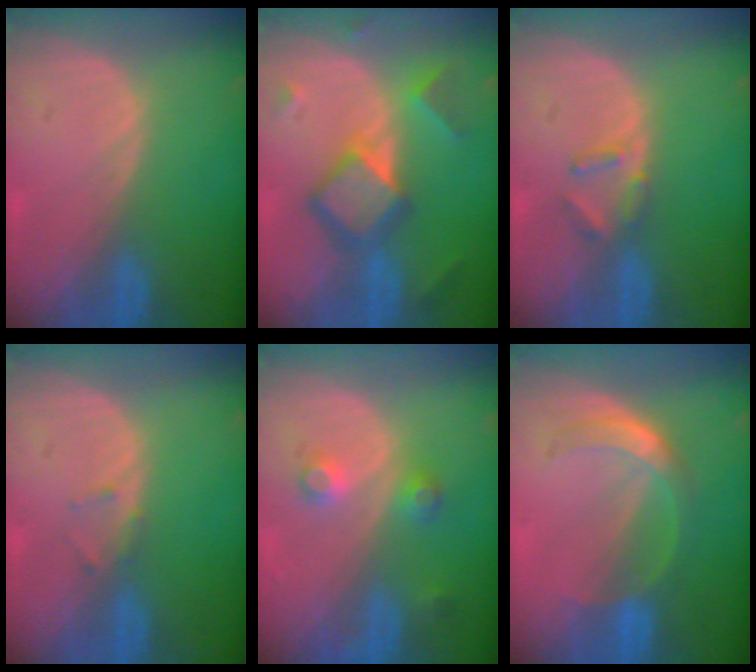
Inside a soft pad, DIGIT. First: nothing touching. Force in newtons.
{"total": 7.7, "press": 7.7, "slide": 0.5}
{"total": 2.8, "press": 2.7, "slide": 0.4}
{"total": 1.1, "press": 1.0, "slide": 0.2}
{"total": 3.8, "press": 3.5, "slide": 1.4}
{"total": 5.8, "press": 5.0, "slide": 2.8}